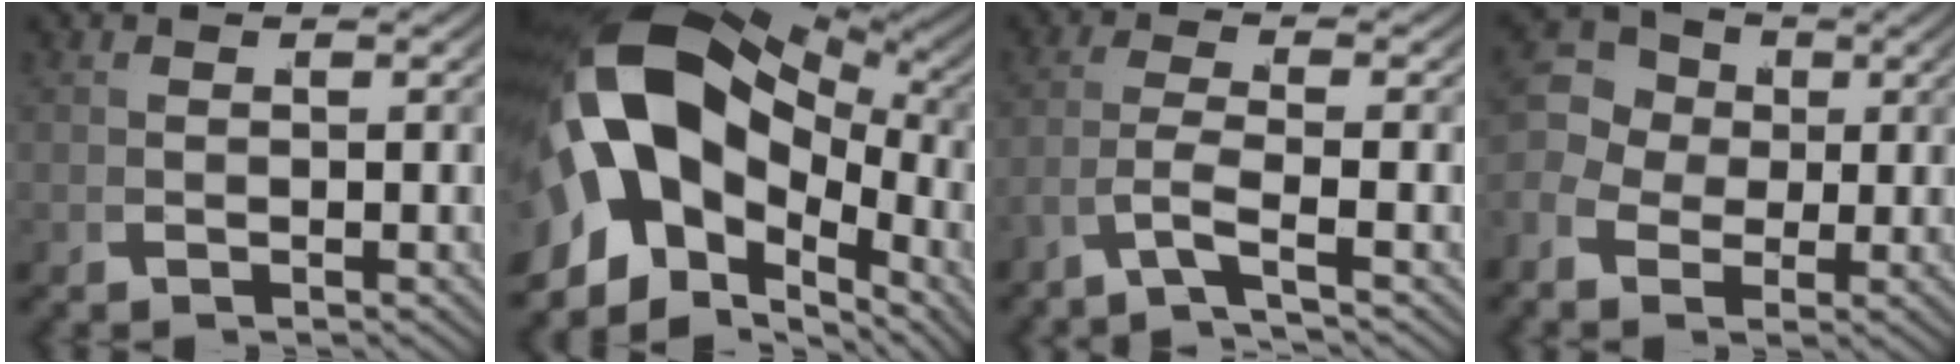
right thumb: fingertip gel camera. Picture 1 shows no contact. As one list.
[{"total": 20.5, "force": [0.1, 14.1, 15.0], "torque": [-0.310, -0.049, 0.021]}, {"total": 3.9, "force": [-1.8, 1.0, 3.3], "torque": [-0.091, -0.018, -0.025]}, {"total": 6.9, "force": [1.6, 5.5, 3.8], "torque": [-0.074, -0.007, 0.020]}]